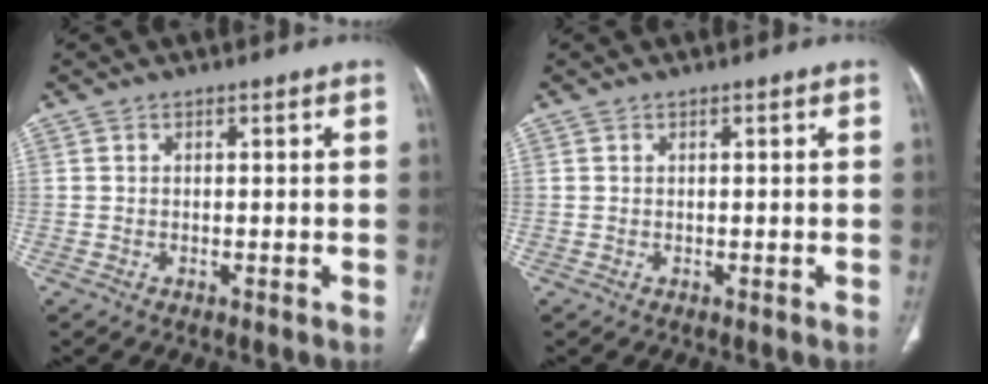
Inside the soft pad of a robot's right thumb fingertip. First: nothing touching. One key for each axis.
{"total": 0.0}